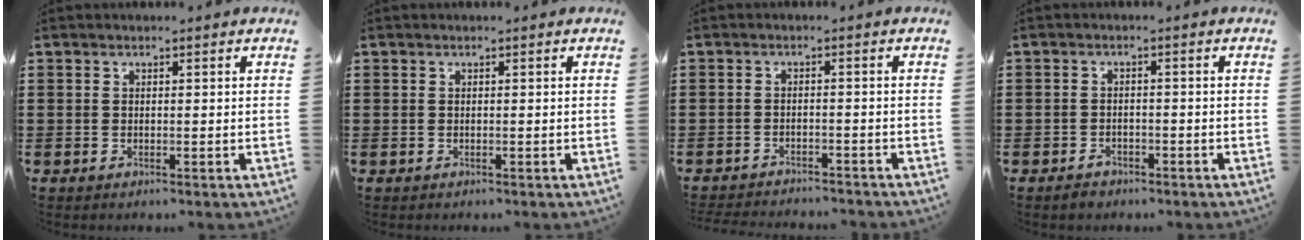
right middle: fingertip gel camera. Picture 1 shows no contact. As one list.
[{"total": 0.0}, {"total": 2.3, "force": [-2.3, 0.1, 0.1], "torque": [-0.008, -0.002, -0.048]}, {"total": 1.6, "force": [-1.4, 0.8, 0.2], "torque": [-0.008, 0.001, -0.031]}]